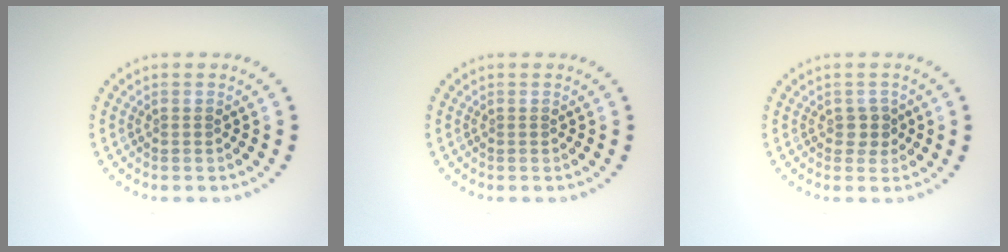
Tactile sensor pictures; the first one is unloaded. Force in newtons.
{"total": 0.0}
{"total": 1.5, "press": 1.2, "slide": 0.8}